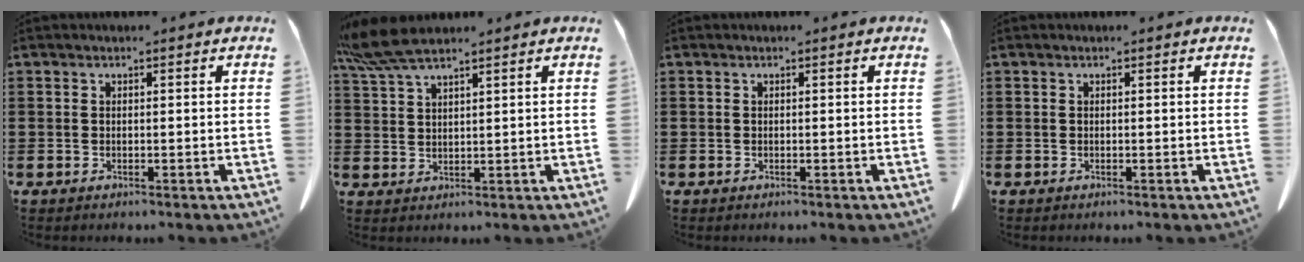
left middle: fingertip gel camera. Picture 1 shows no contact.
{"total": 6.3, "force": [5.1, 0.8, 3.5], "torque": [-0.089, -0.008, 0.093]}
{"total": 0.0}
{"total": 0.0}